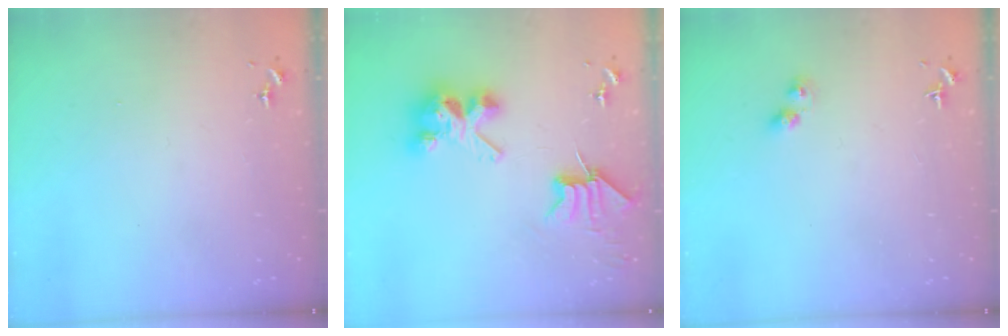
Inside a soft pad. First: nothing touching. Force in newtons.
{"total": 8.6, "press": 8.5, "slide": 0.6}
{"total": 4.1, "press": 4.1, "slide": 0.3}